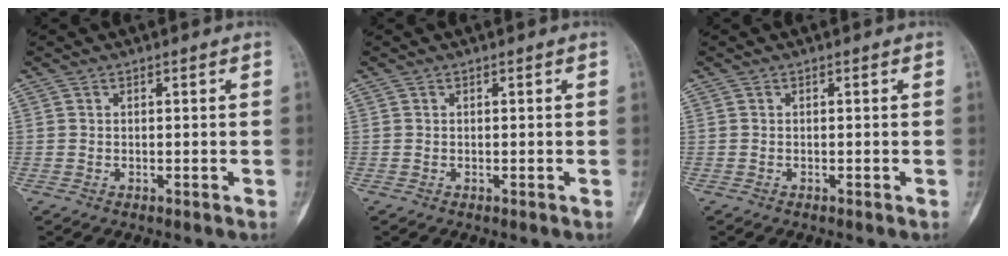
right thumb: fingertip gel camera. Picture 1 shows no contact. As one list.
[{"total": 0.0}, {"total": 0.0}]